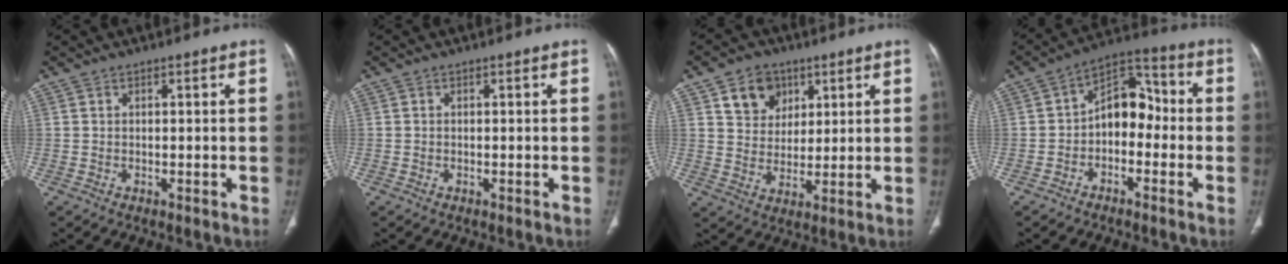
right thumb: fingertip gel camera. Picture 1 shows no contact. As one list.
[{"total": 0.0}, {"total": 8.7, "force": [4.2, 6.9, 3.3], "torque": [-0.023, -0.019, 0.075]}, {"total": 9.7, "force": [-1.6, 6.6, 6.9], "torque": [-0.072, 0.045, -0.045]}]